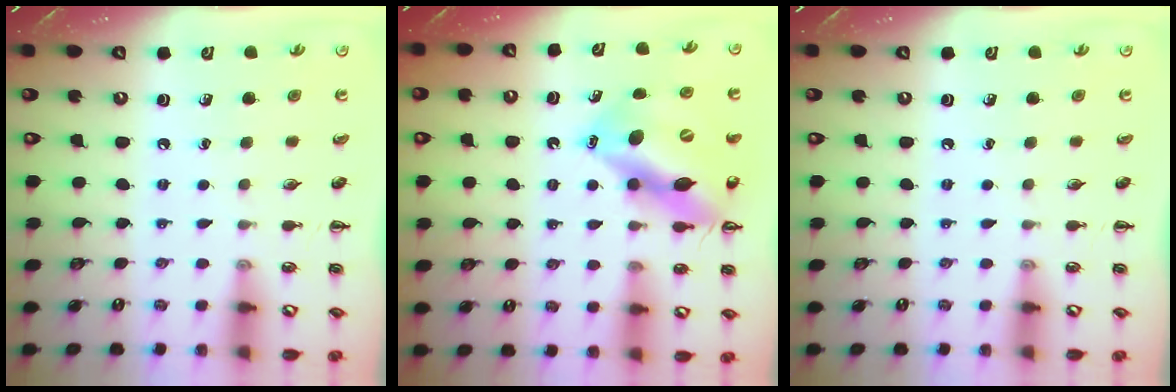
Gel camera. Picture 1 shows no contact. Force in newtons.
{"total": 15.1, "press": 14.4, "slide": 4.5}
{"total": 0.0}